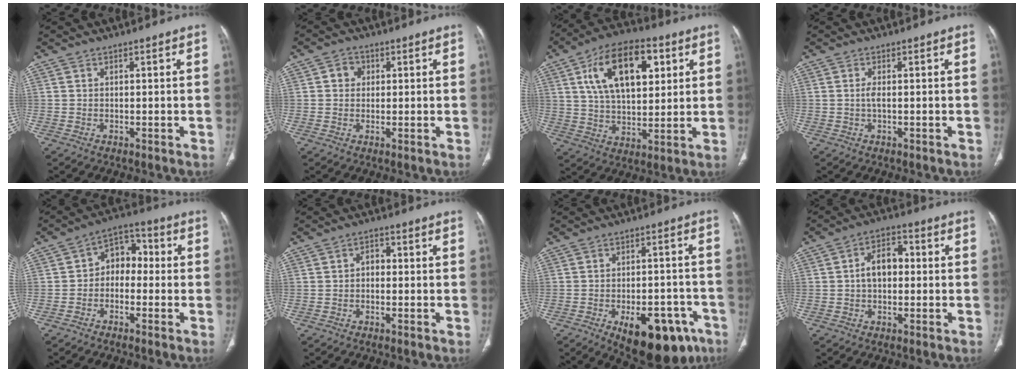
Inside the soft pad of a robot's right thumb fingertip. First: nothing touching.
{"total": 2.9, "force": [0.6, 2.6, 1.2], "torque": [-0.002, 0.003, 0.007]}
{"total": 18.5, "force": [6.5, 9.9, 14.2], "torque": [-0.207, -0.006, 0.110]}
{"total": 1.2, "force": [0.0, 0.3, 1.2], "torque": [-0.028, -0.002, 0.000]}
{"total": 7.4, "force": [-0.8, 5.4, 4.9], "torque": [-0.042, 0.037, -0.032]}
{"total": 2.4, "force": [-0.3, 1.8, 1.5], "torque": [-0.013, 0.011, -0.013]}
{"total": 17.0, "force": [-8.6, 8.3, 12.1], "torque": [-0.110, 0.038, -0.105]}
{"total": 6.8, "force": [0.1, 4.5, 5.2], "torque": [-0.075, 0.024, -0.008]}